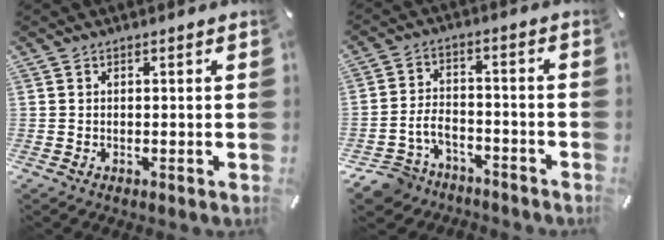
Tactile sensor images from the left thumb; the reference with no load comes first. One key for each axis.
{"total": 7.4, "fx": -5.0, "fy": 4.9, "fz": 2.4, "tx": -0.058, "ty": 0.022, "tz": -0.099}